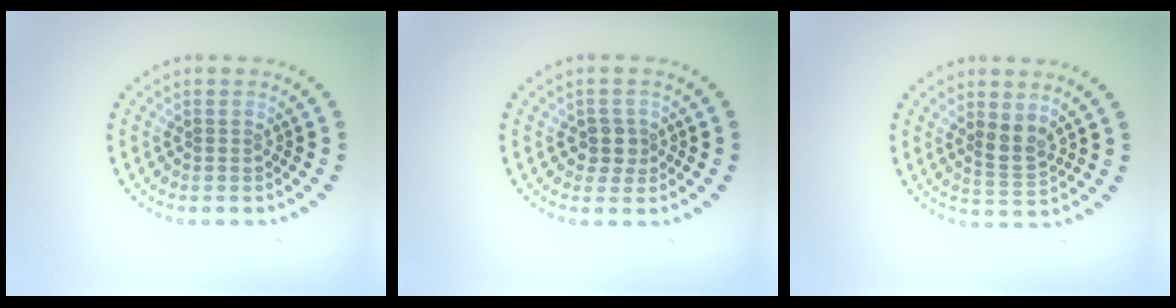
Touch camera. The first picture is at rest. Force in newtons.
{"total": 1.9, "press": 1.7, "slide": 0.8}
{"total": 2.3, "press": 1.9, "slide": 1.2}